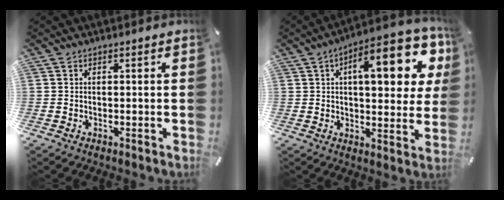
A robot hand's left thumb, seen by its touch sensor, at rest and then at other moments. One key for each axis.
{"total": 18.6, "fx": 6.7, "fy": 7.1, "fz": 15.9, "tx": -0.220, "ty": -0.019, "tz": 0.099}